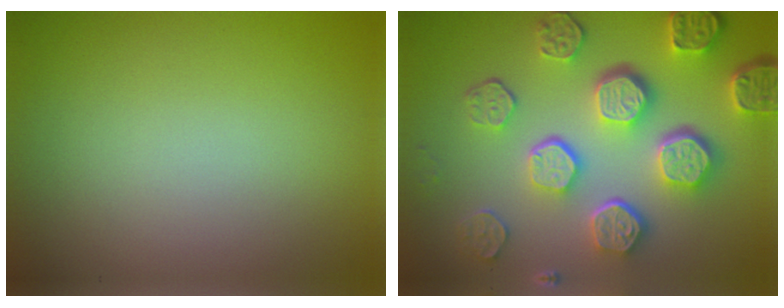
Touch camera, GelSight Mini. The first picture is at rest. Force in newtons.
{"total": 8.4, "press": 6.2, "slide": 5.7}